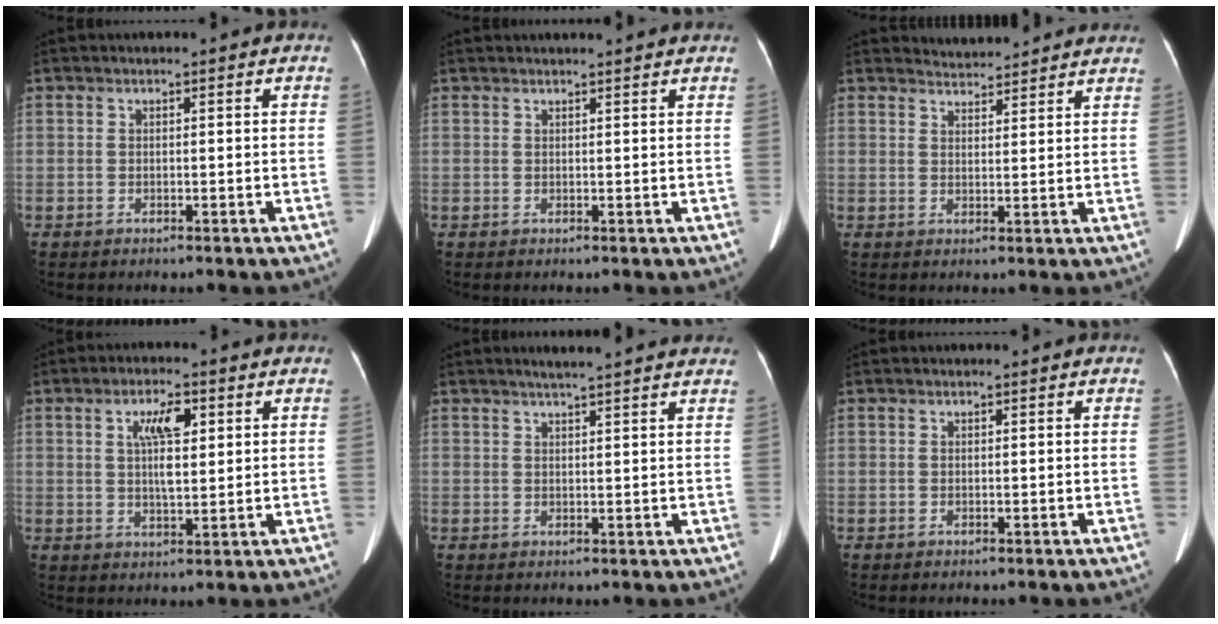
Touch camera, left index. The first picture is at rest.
{"total": 4.7, "force": [4.5, -0.1, 1.3], "torque": [-0.014, 0.022, 0.047]}
{"total": 5.6, "force": [5.6, 0.6, 0.3], "torque": [-0.007, 0.017, 0.065]}
{"total": 6.1, "force": [2.0, 1.7, 5.5], "torque": [-0.104, 0.008, 0.039]}
{"total": 8.6, "force": [7.5, 0.1, 4.2], "torque": [-0.057, 0.023, 0.083]}
{"total": 0.0}